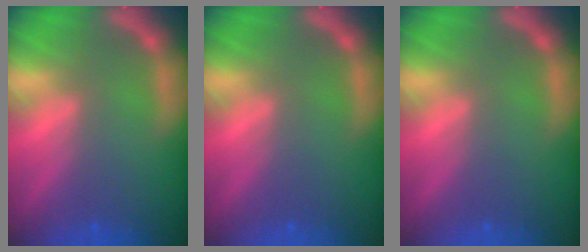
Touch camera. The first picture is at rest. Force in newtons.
{"total": 0.0}
{"total": 0.0}